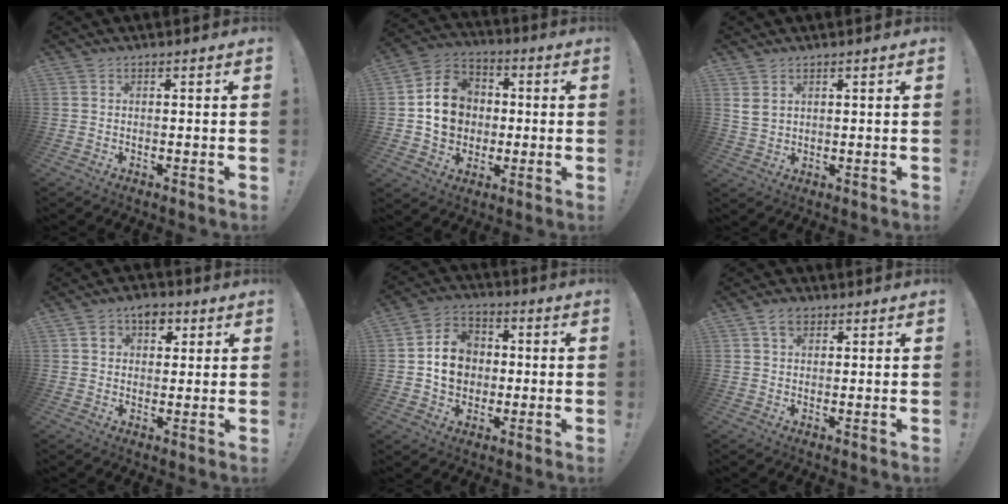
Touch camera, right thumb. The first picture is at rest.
{"total": 14.4, "force": [0.1, 12.6, 7.0], "torque": [-0.105, 0.017, 0.011]}
{"total": 3.7, "force": [2.0, 2.3, 2.0], "torque": [-0.036, -0.004, 0.039]}
{"total": 6.4, "force": [2.6, 5.2, 2.7], "torque": [-0.032, -0.004, 0.047]}
{"total": 12.2, "force": [0.0, 10.6, 6.0], "torque": [-0.083, 0.012, 0.007]}
{"total": 4.3, "force": [2.2, 2.9, 2.2], "torque": [-0.037, -0.001, 0.041]}